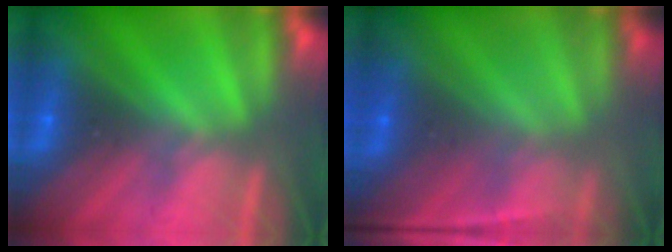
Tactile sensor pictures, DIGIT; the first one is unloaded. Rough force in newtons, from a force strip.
{"total": 1.6}